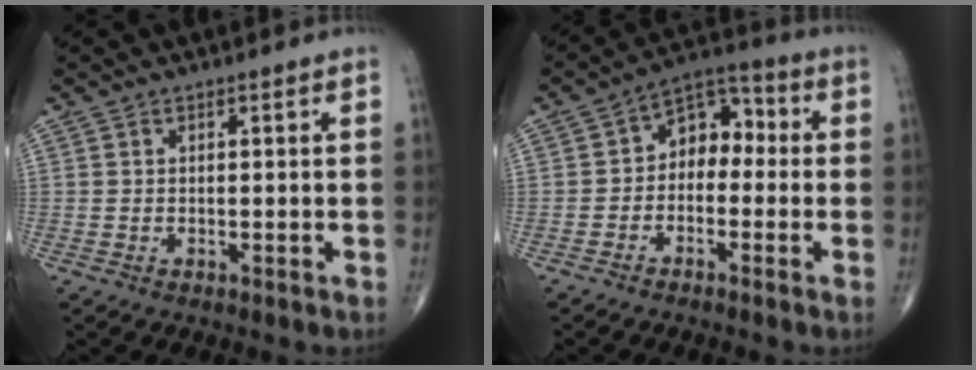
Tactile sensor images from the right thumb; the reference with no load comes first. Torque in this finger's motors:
{"motor_torque": [-0.26, 0.40, 0.16, -0.11, 0.08]}